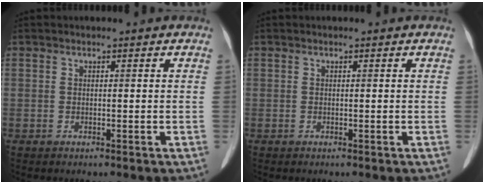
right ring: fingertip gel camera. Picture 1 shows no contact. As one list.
[{"total": 0.0}]